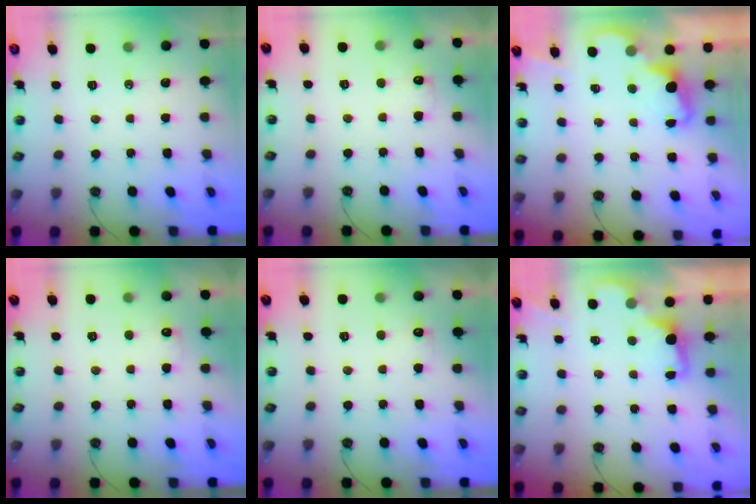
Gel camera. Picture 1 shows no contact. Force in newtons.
{"total": 4.9, "press": 4.7, "slide": 1.1}
{"total": 2.4, "press": 2.3, "slide": 0.5}
{"total": 4.9, "press": 4.8, "slide": 1.2}
{"total": 6.0, "press": 5.8, "slide": 1.3}
{"total": 2.3, "press": 2.2, "slide": 0.7}